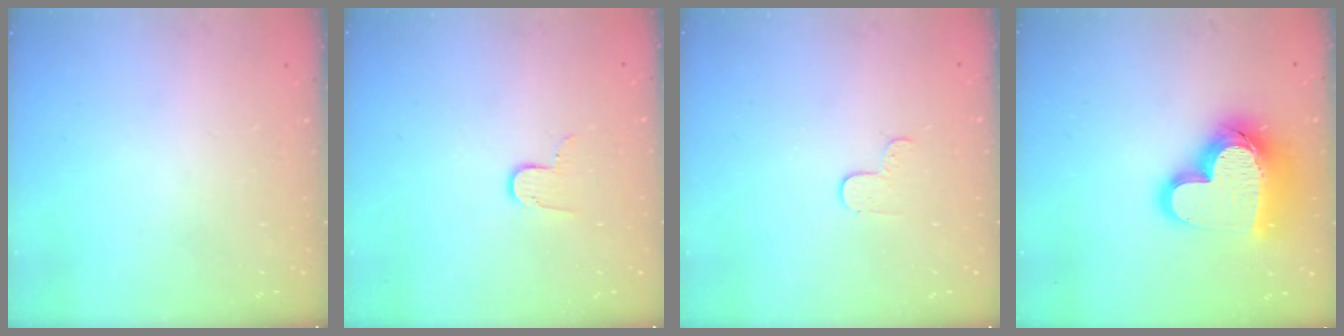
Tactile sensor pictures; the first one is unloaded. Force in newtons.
{"total": 6.4, "press": 6.4, "slide": 0.4}
{"total": 3.3, "press": 3.2, "slide": 0.3}
{"total": 18.9, "press": 18.7, "slide": 2.7}